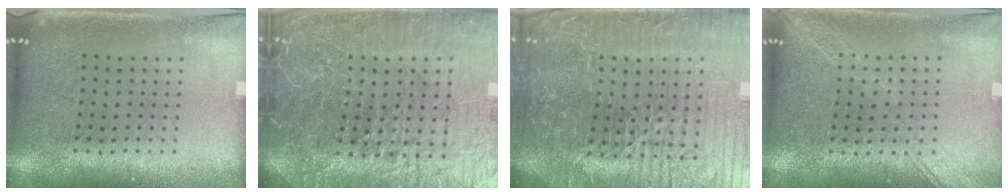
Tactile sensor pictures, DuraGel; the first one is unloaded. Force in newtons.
{"total": 6.3, "press": 5.7, "slide": 2.7}
{"total": 6.6, "press": 6.1, "slide": 2.5}
{"total": 1.6, "press": 1.5, "slide": 0.2}